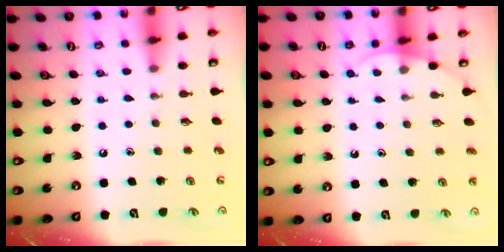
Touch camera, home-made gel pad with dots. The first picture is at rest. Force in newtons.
{"total": 4.8, "press": 4.8, "slide": 0.5}